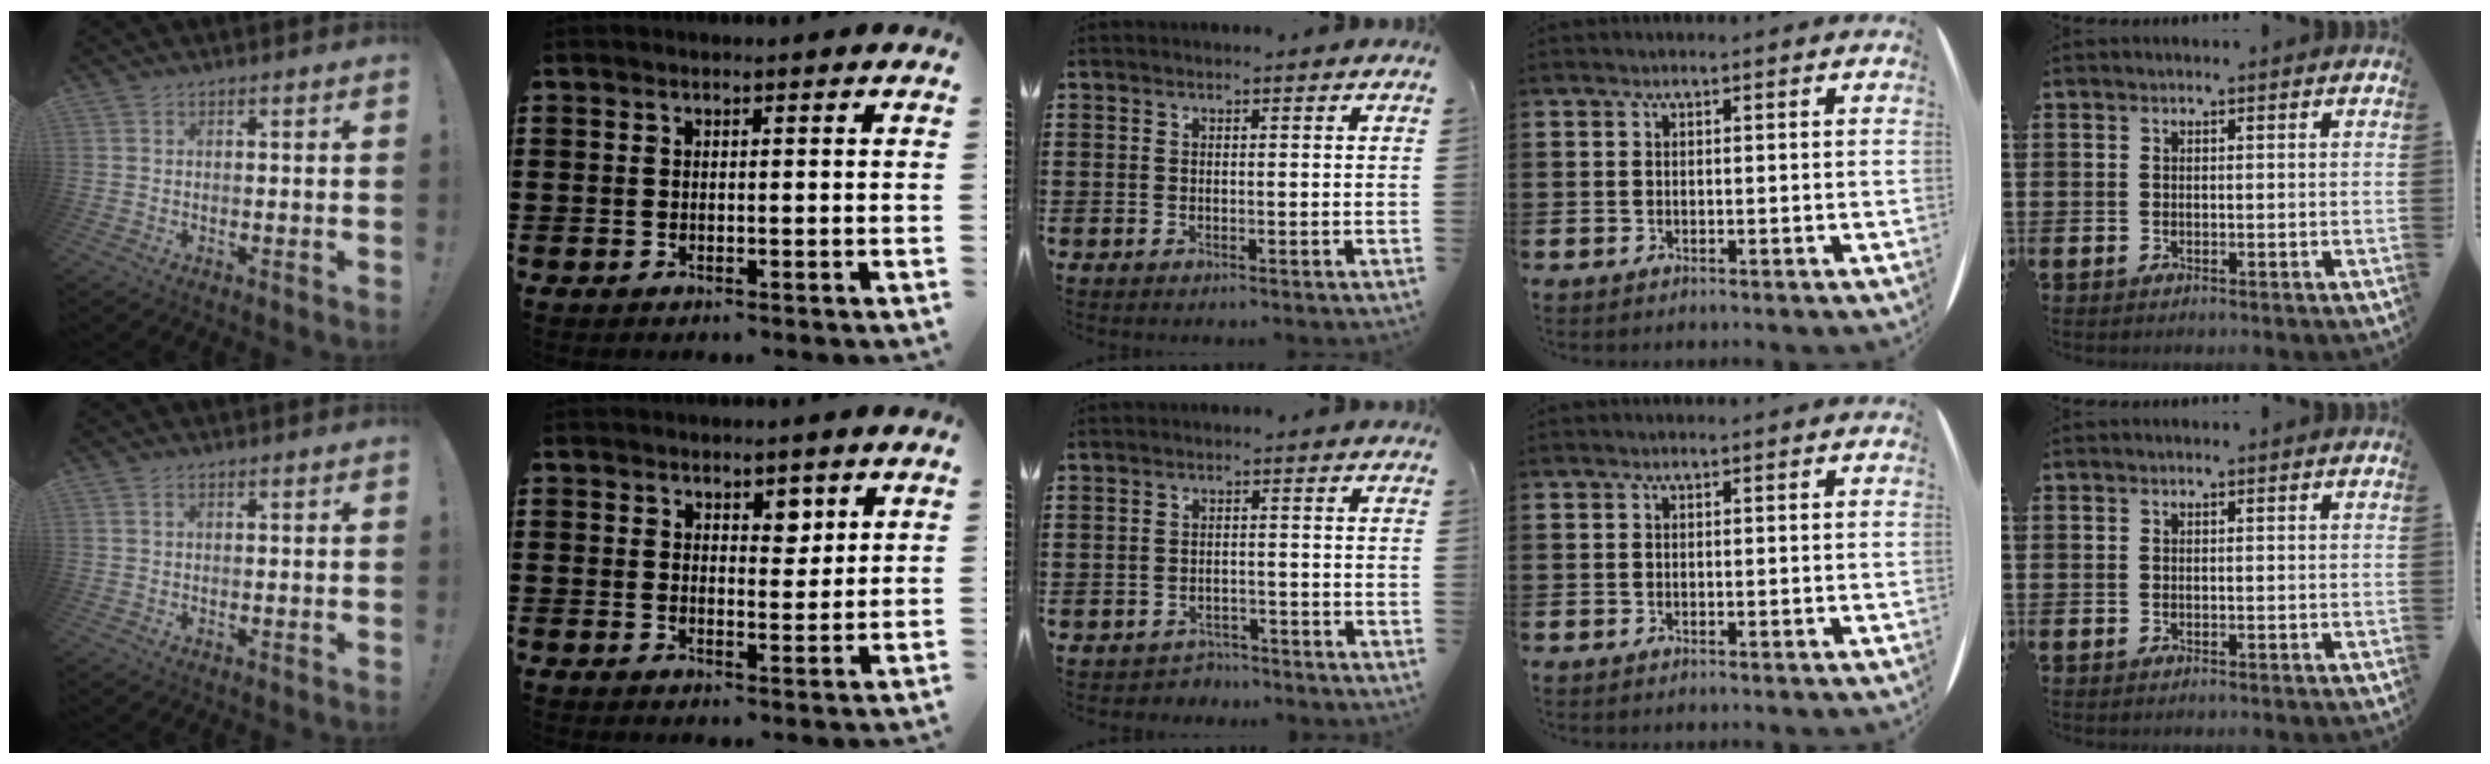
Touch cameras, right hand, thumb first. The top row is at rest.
{"thumb": {"total": 0.8, "force": [0.4, 0.5, 0.5], "torque": [-0.013, 0.004, 0.008]}, "index": {"total": 3.2, "force": [2.3, 1.9, 1.3], "torque": [-0.016, 0.004, 0.039]}, "middle": {"total": 2.0, "force": [-1.9, 0.5, -0.1], "torque": [-0.009, -0.002, -0.042]}}